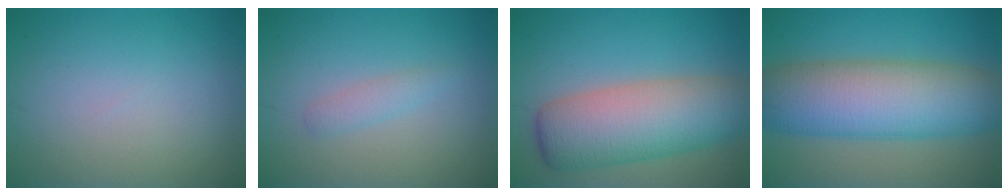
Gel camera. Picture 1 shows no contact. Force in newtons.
{"total": 1.4, "press": 1.4, "slide": 0.1}
{"total": 9.2, "press": 9.2, "slide": 0.4}
{"total": 11.2, "press": 11.2, "slide": 0.2}